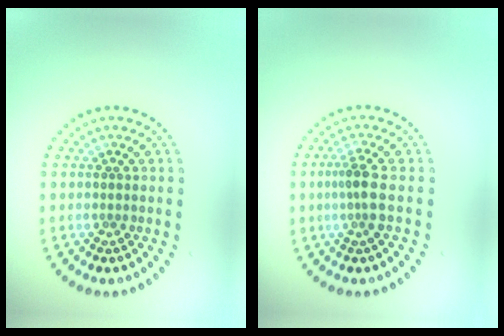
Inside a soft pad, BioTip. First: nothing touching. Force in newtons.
{"total": 2.5, "press": 1.8, "slide": 1.6}